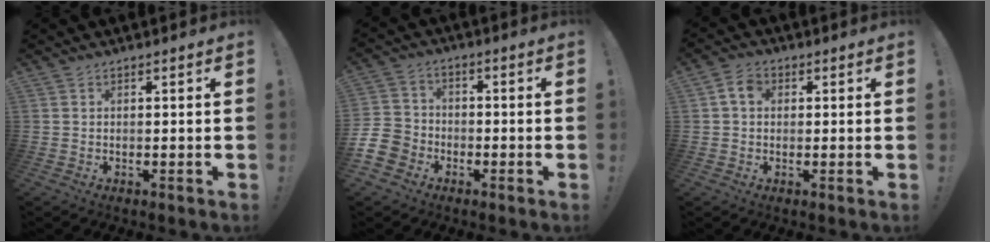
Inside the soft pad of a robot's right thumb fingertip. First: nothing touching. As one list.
[{"total": 8.9, "force": [-5.0, 6.8, 2.9], "torque": [-0.063, 0.039, -0.092]}, {"total": 4.8, "force": [1.0, 3.5, 3.1], "torque": [-0.057, 0.011, 0.022]}]